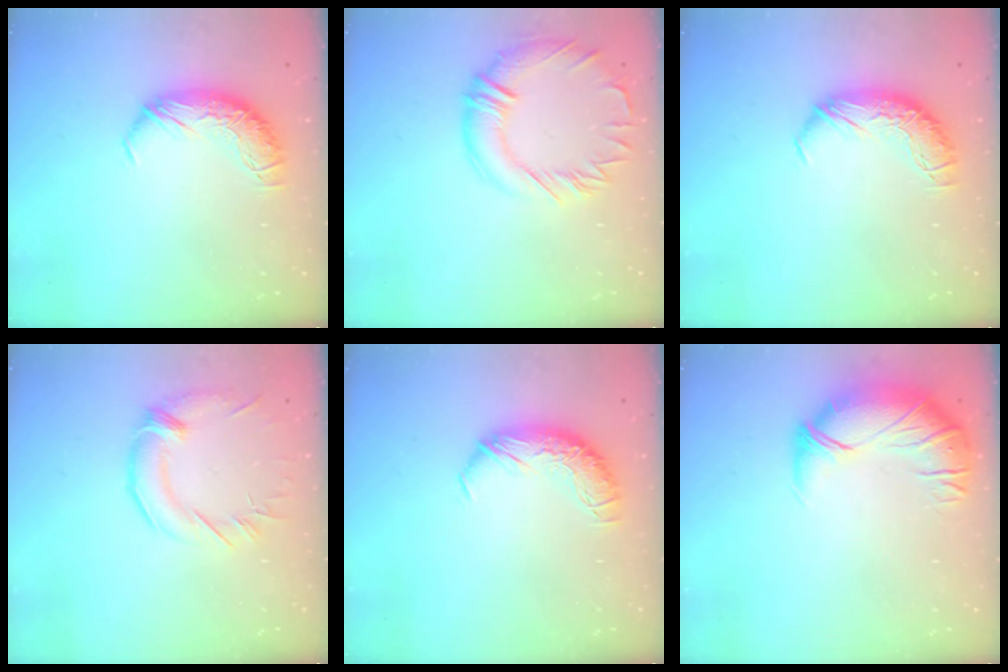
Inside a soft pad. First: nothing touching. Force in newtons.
{"total": 4.0, "press": 3.7, "slide": 1.5}
{"total": 0.0}
{"total": 1.5, "press": 0.3, "slide": 1.5}
{"total": 0.0}
{"total": 2.7, "press": 1.3, "slide": 2.4}